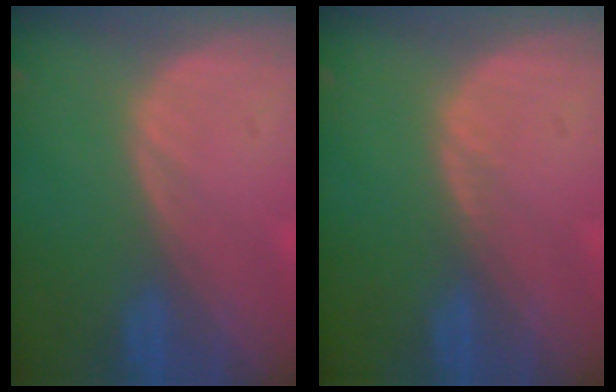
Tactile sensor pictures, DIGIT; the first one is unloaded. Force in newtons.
{"total": 0.5, "press": 0.5, "slide": 0.1}